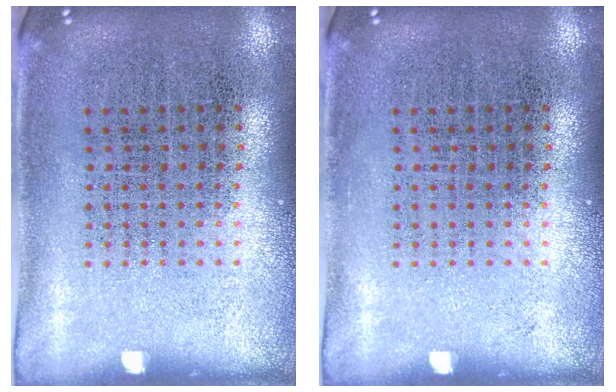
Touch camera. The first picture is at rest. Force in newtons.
{"total": 0.0}